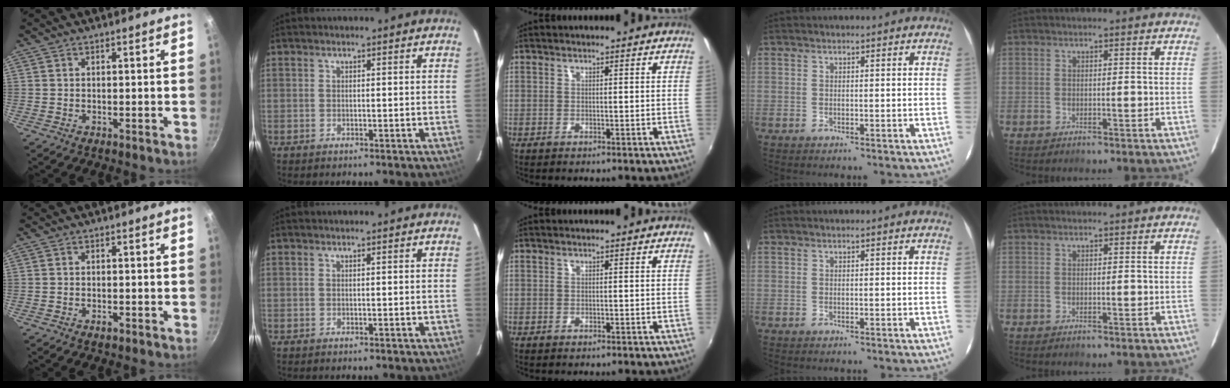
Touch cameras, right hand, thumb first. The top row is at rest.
{"thumb": {"total": 1.3, "force": [-0.7, 0.6, 0.9], "torque": [-0.016, 0.003, -0.015]}}